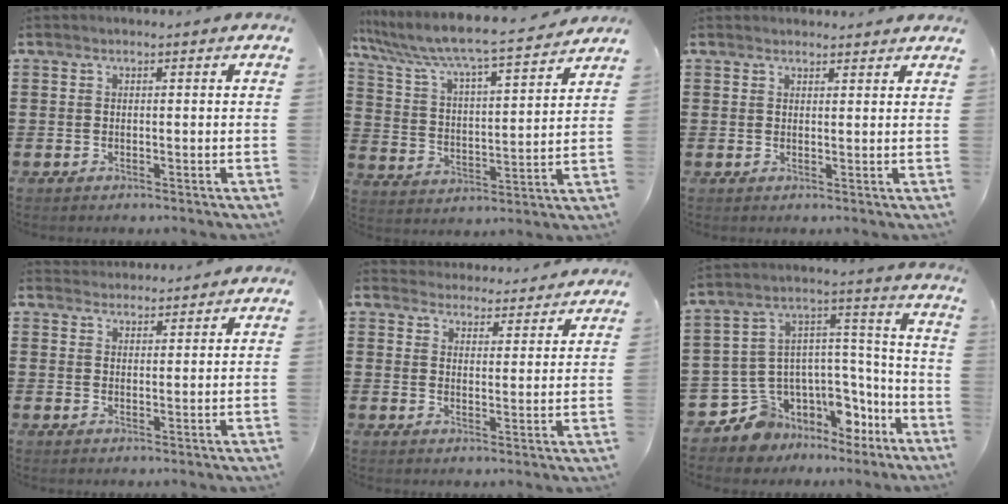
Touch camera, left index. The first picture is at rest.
{"total": 6.6, "force": [6.0, 0.1, 2.7], "torque": [-0.083, -0.046, 0.092]}
{"total": 1.5, "force": [1.5, 0.2, 0.0], "torque": [-0.003, 0.002, 0.030]}
{"total": 2.5, "force": [2.5, 0.2, -0.5], "torque": [0.003, -0.004, 0.049]}
{"total": 4.3, "force": [4.3, 0.2, -0.3], "torque": [-0.012, -0.026, 0.077]}
{"total": 9.2, "force": [-7.4, 5.3, 1.2], "torque": [-0.043, -0.007, -0.134]}